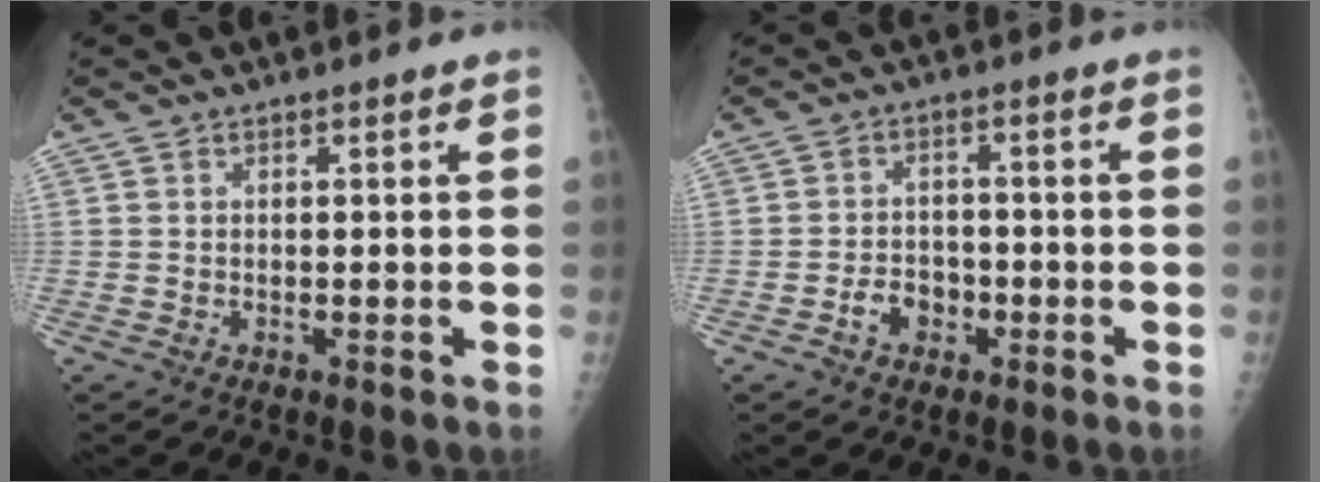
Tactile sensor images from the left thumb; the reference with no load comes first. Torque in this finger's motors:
{"motor_torque": [-0.40, 0.39, -0.04, -0.06, 0.02]}